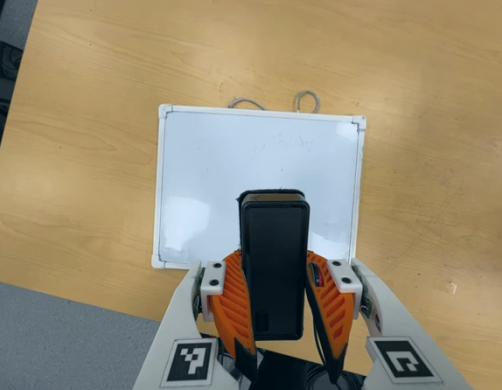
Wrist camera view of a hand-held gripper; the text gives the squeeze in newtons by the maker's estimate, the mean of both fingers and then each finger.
{"total": 9.4, "left": 7.9, "right": 10.9}